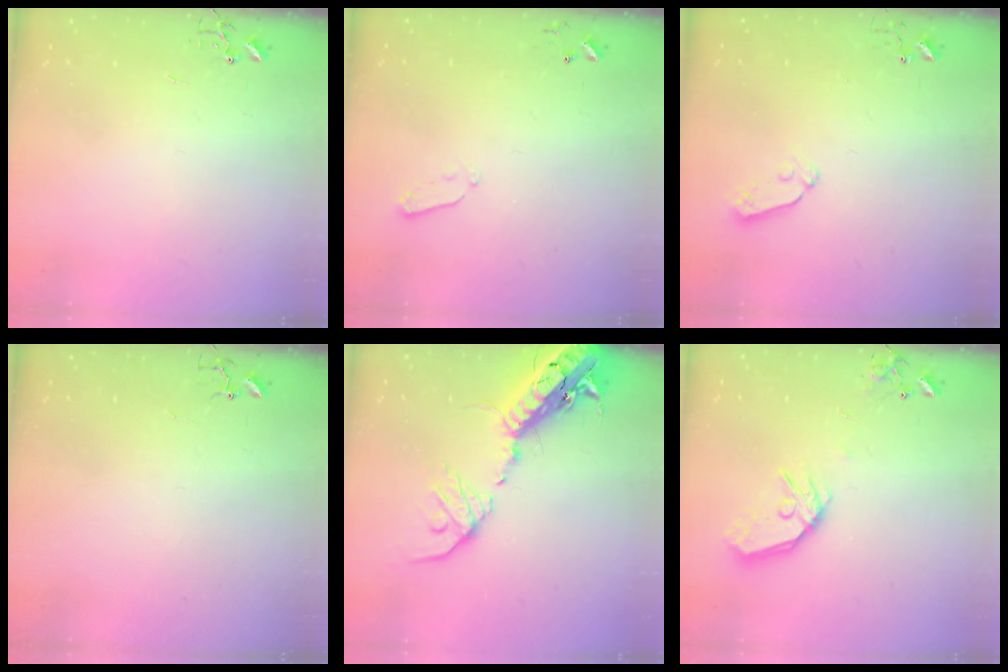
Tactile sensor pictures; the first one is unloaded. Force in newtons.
{"total": 4.0, "press": 3.9, "slide": 0.9}
{"total": 3.7, "press": 3.6, "slide": 0.5}
{"total": 3.7, "press": 3.7, "slide": 0.3}
{"total": 23.9, "press": 23.3, "slide": 5.5}
{"total": 12.5, "press": 12.4, "slide": 0.9}